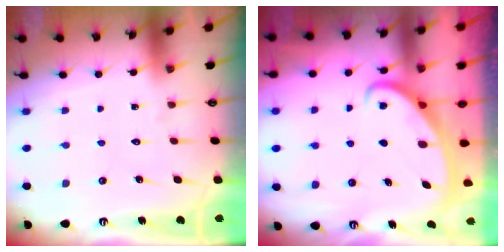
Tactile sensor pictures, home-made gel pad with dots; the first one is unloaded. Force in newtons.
{"total": 2.6, "press": 2.6, "slide": 0.3}